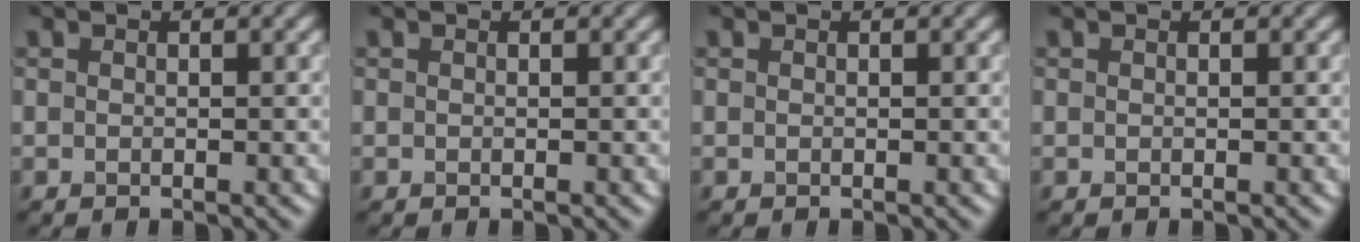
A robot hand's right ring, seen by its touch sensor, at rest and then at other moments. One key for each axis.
{"total": 0.0}
{"total": 0.0}
{"total": 0.0}